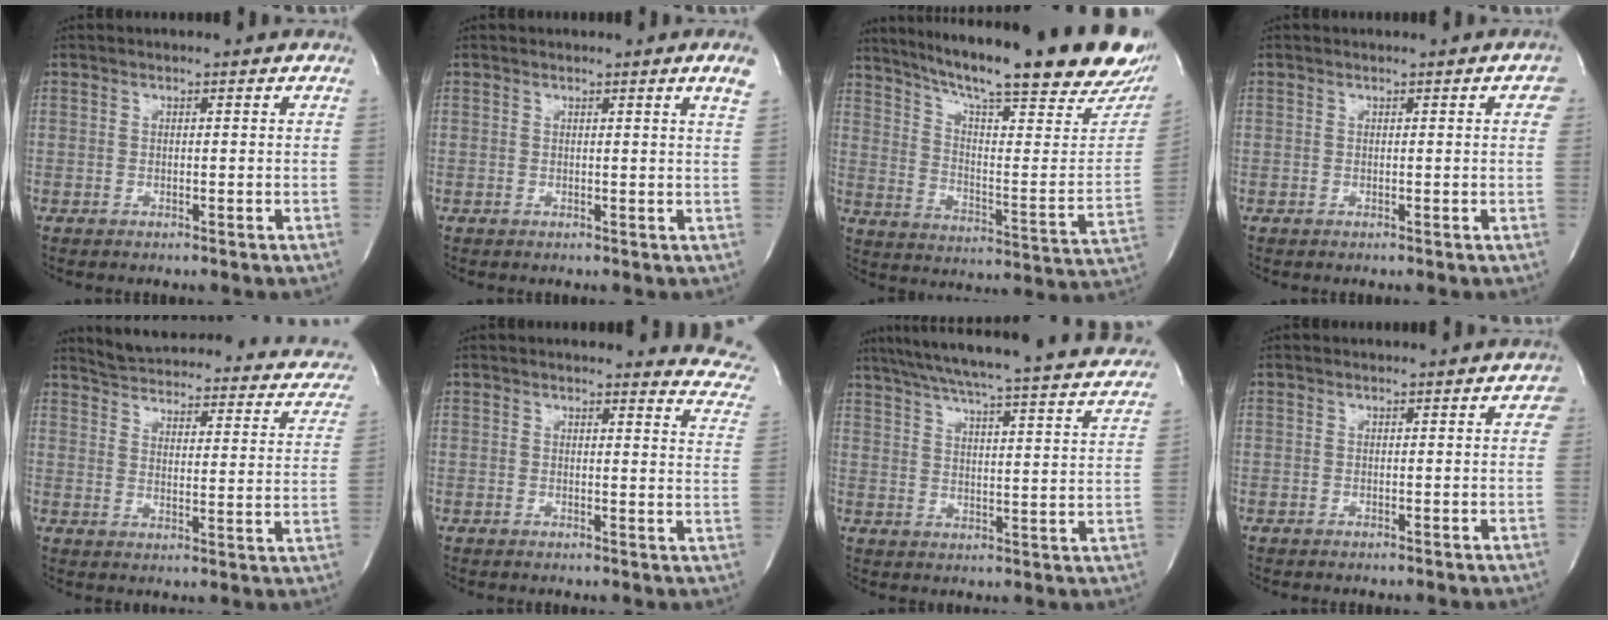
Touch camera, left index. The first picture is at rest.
{"total": 2.4, "force": [1.7, -0.7, 1.5], "torque": [-0.022, -0.013, 0.013]}
{"total": 30.8, "force": [24.5, 3.5, 18.3], "torque": [-0.249, -0.065, 0.319]}
{"total": 1.7, "force": [0.5, 0.4, 1.6], "torque": [-0.008, 0.004, 0.003]}
{"total": 23.4, "force": [20.5, 6.3, 9.3], "torque": [-0.128, -0.027, 0.235]}
{"total": 11.8, "force": [11.2, 2.4, 2.7], "torque": [0.009, -0.058, 0.083]}
{"total": 29.6, "force": [27.0, 1.2, 12.2], "torque": [-0.199, -0.048, 0.338]}
{"total": 1.6, "force": [0.5, 0.6, 1.4], "torque": [-0.005, 0.003, 0.003]}